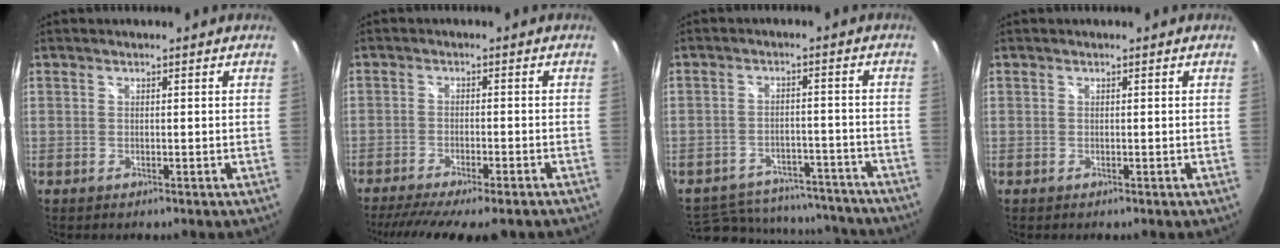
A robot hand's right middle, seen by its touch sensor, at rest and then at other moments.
{"total": 13.2, "force": [-10.7, 2.5, 7.3], "torque": [-0.147, -0.043, -0.159]}
{"total": 15.1, "force": [-13.6, 5.7, 3.4], "torque": [-0.069, 0.026, -0.167]}
{"total": 0.0}